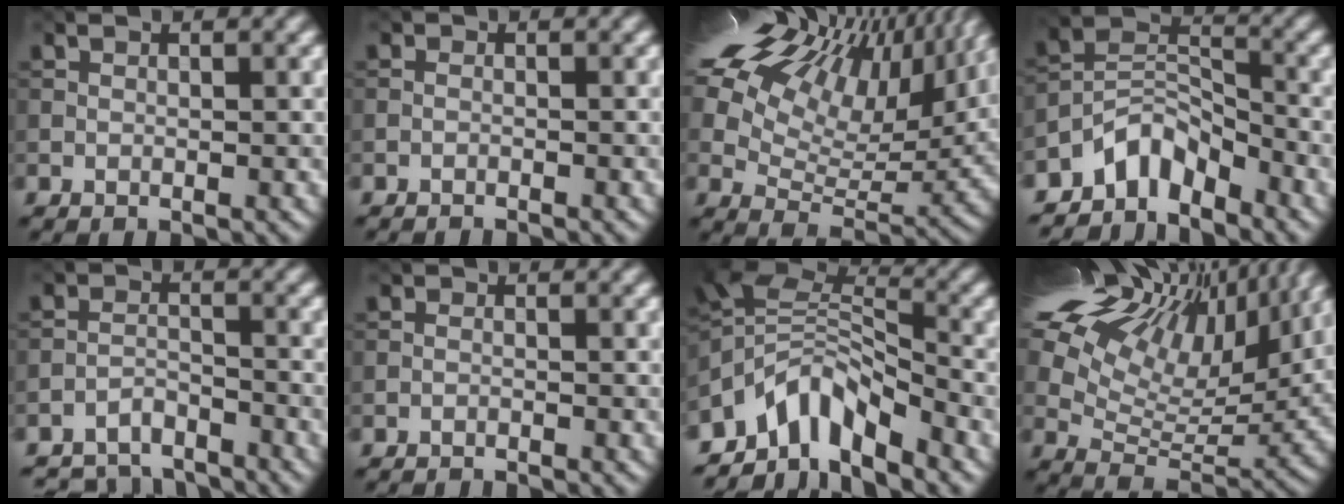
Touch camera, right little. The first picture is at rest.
{"total": 1.5, "force": [-1.4, 0.2, 0.3], "torque": [-0.002, -0.002, -0.022]}
{"total": 20.6, "force": [12.1, 10.1, 13.2], "torque": [-0.252, 0.077, 0.190]}
{"total": 5.0, "force": [-4.2, 2.1, 1.6], "torque": [-0.017, 0.005, -0.093]}
{"total": 5.7, "force": [-5.4, 1.5, 1.0], "torque": [-0.015, -0.010, -0.101]}
{"total": 2.0, "force": [-1.9, 0.2, 0.4], "torque": [-0.009, 0.000, -0.030]}
{"total": 7.5, "force": [-5.1, 3.5, 4.2], "torque": [-0.057, 0.005, -0.111]}
{"total": 19.6, "force": [11.6, 8.9, 13.0], "torque": [-0.250, 0.071, 0.187]}